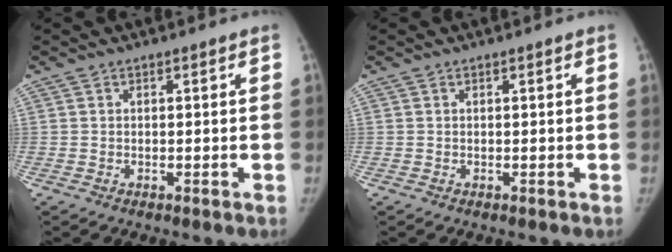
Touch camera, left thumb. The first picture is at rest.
{"total": 0.0}